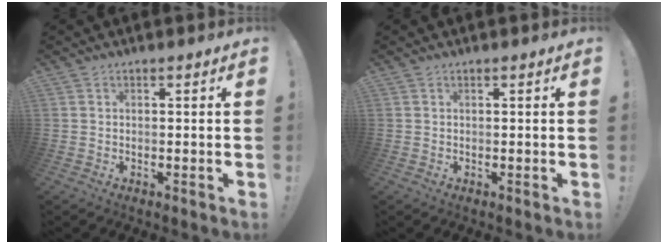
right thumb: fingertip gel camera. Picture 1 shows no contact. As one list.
[{"total": 0.0}]